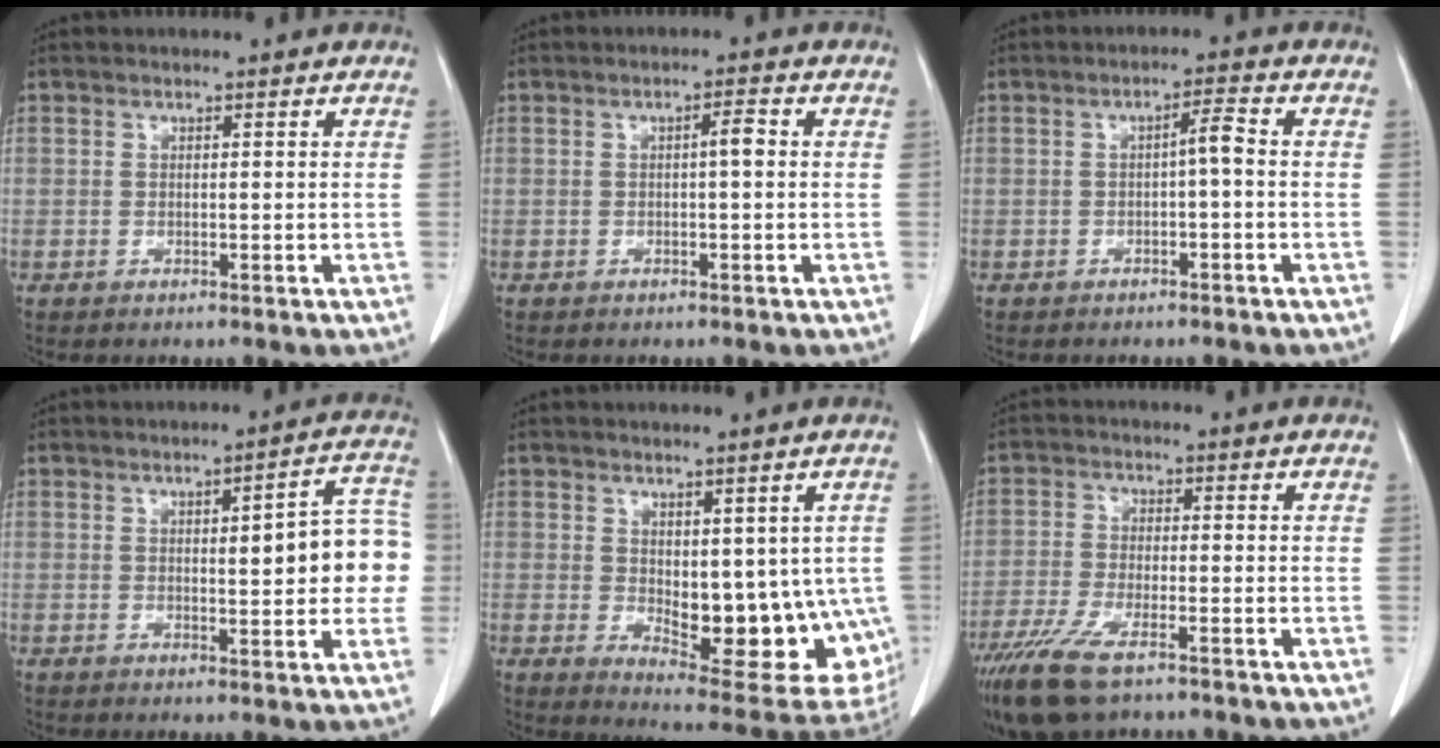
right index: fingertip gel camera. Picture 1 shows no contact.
{"total": 2.0, "force": [0.1, 0.2, 2.0], "torque": [-0.031, 0.004, 0.001]}
{"total": 2.6, "force": [-0.3, 0.2, 2.5], "torque": [-0.038, 0.005, -0.007]}
{"total": 10.5, "force": [0.4, 2.8, 10.1], "torque": [-0.113, 0.025, 0.004]}
{"total": 15.6, "force": [-1.4, 6.9, 13.9], "torque": [-0.149, -0.011, 0.005]}
{"total": 10.0, "force": [-7.0, 2.7, 6.6], "torque": [-0.127, -0.023, -0.121]}